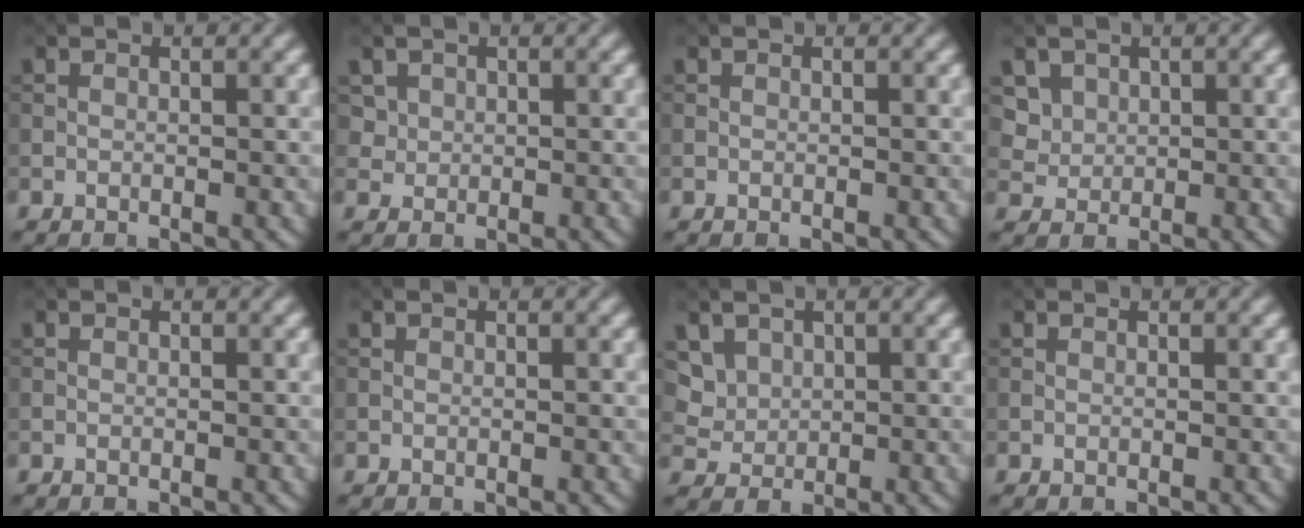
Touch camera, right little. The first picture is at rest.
{"total": 1.6, "force": [0.7, 1.3, 0.4], "torque": [-0.009, -0.010, 0.026]}
{"total": 0.0}
{"total": 2.7, "force": [1.4, 2.1, 1.0], "torque": [-0.032, -0.006, 0.047]}
{"total": 0.0}
{"total": 0.0}
{"total": 3.1, "force": [1.6, 2.3, 1.2], "torque": [-0.039, -0.003, 0.050]}
{"total": 0.0}